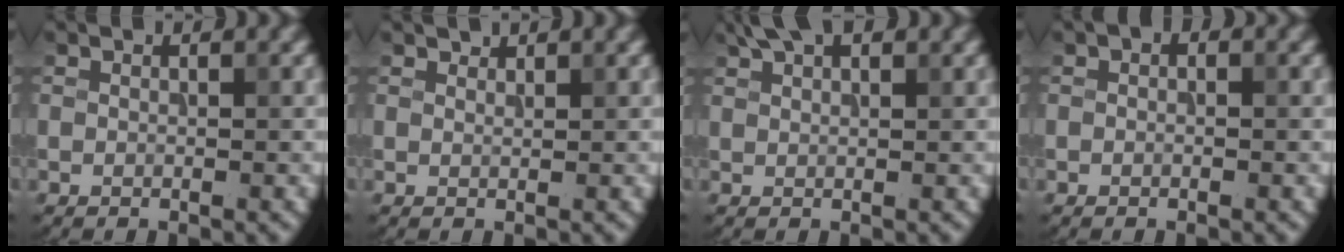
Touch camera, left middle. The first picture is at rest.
{"total": 1.0, "force": [1.0, 0.2, 0.1], "torque": [-0.004, -0.001, 0.016]}
{"total": 2.9, "force": [2.1, 0.9, 1.7], "torque": [-0.025, 0.007, 0.039]}
{"total": 0.7, "force": [0.1, 0.5, 0.5], "torque": [-0.006, -0.001, -0.004]}